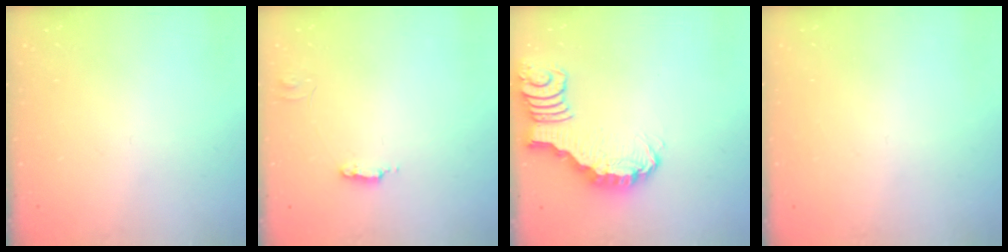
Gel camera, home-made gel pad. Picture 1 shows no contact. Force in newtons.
{"total": 3.3, "press": 3.3, "slide": 0.2}
{"total": 2.7, "press": 2.7, "slide": 0.4}
{"total": 0.0}